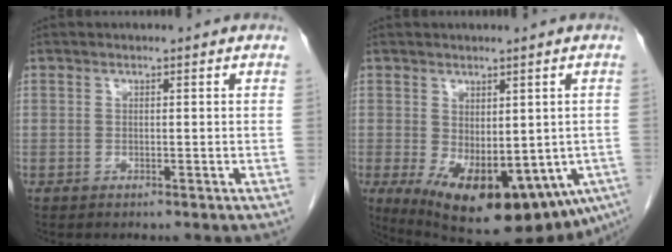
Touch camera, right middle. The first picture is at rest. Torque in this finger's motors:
{"motor_torque": [1.49, -0.65, 1.05, 0.21]}